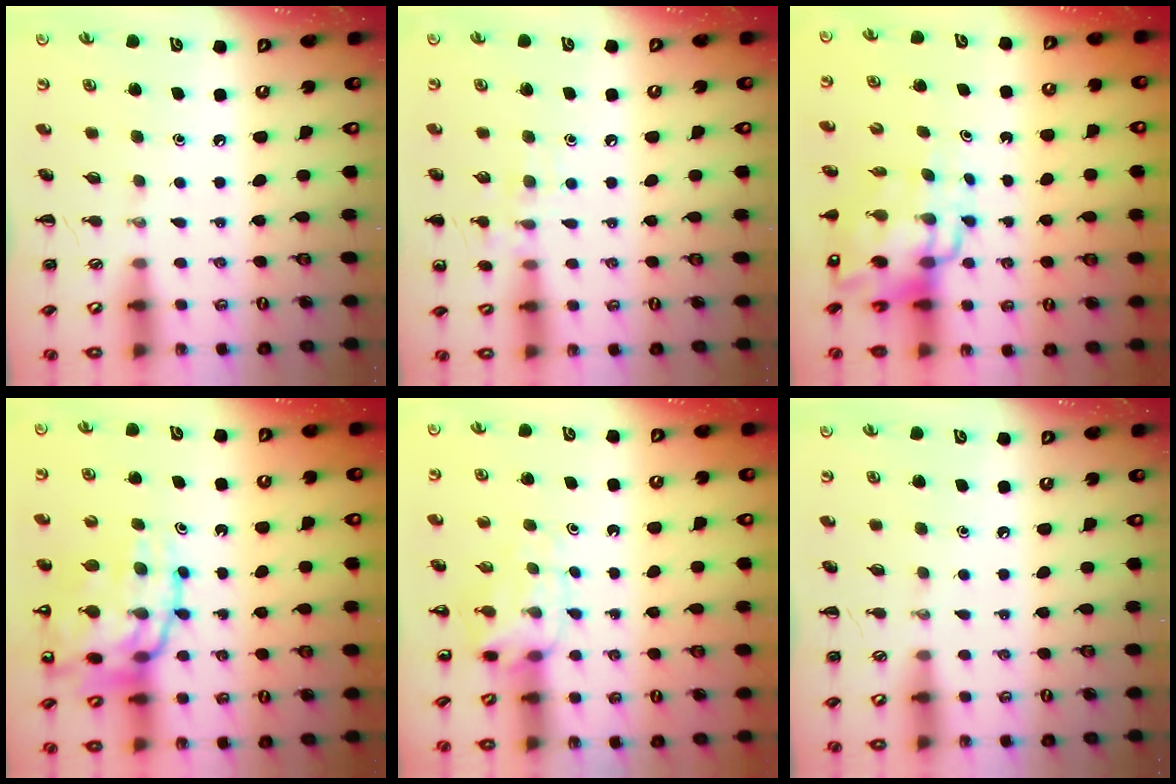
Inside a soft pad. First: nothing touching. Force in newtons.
{"total": 8.4, "press": 8.2, "slide": 1.9}
{"total": 12.8, "press": 12.1, "slide": 4.0}
{"total": 21.6, "press": 21.2, "slide": 3.9}
{"total": 5.9, "press": 5.8, "slide": 1.2}
{"total": 0.0}